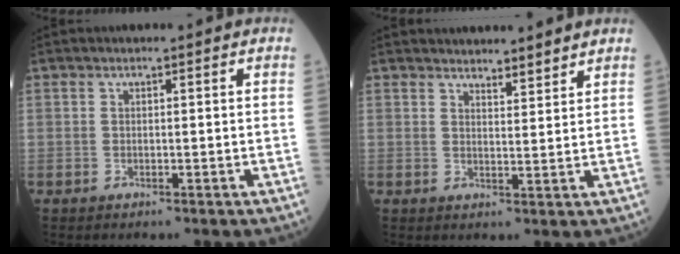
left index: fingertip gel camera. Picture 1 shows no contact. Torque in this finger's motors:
{"motor_torque": [0.16, -0.09, -0.06, 0.01]}